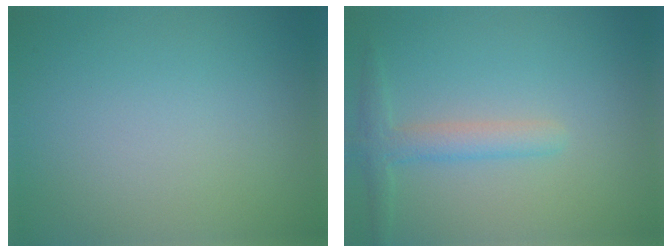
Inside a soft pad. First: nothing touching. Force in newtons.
{"total": 2.4, "press": 2.4, "slide": 0.2}